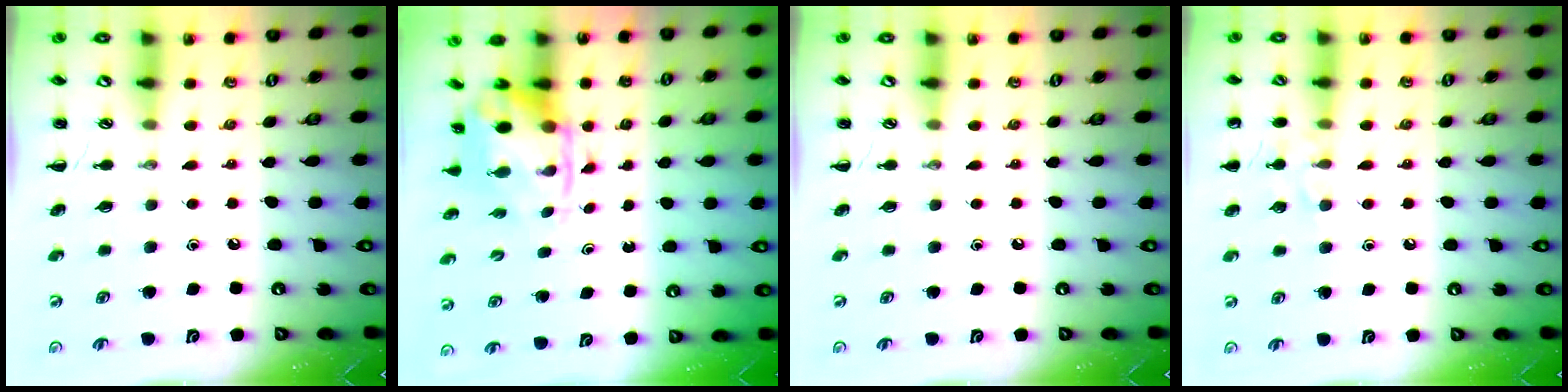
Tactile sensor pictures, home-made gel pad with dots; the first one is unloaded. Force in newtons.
{"total": 3.6, "press": 3.5, "slide": 0.8}
{"total": 0.0}
{"total": 7.3, "press": 7.2, "slide": 1.5}